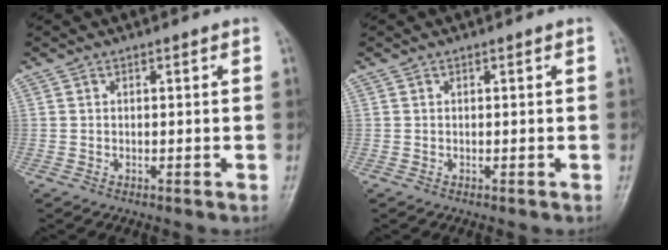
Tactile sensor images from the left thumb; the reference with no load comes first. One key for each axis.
{"total": 0.0}